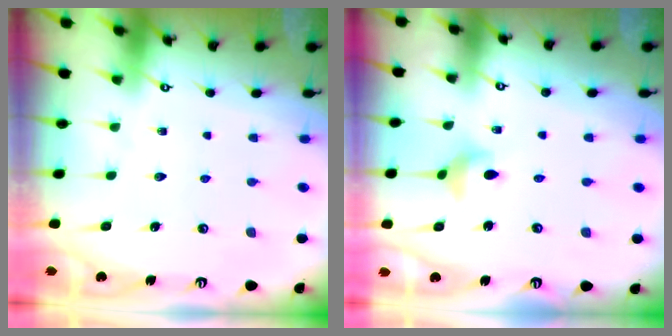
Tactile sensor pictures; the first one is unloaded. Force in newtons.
{"total": 4.2, "press": 4.1, "slide": 0.6}